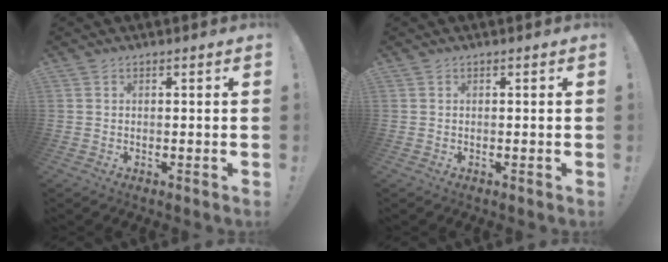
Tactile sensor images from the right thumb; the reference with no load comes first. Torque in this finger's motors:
{"motor_torque": [0.35, -0.12, 0.02, -0.38, 0.02]}